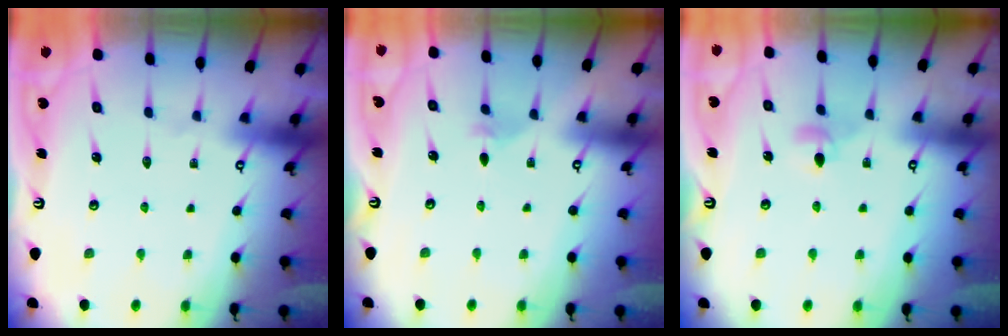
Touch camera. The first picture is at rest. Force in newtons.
{"total": 1.5, "press": 1.5, "slide": 0.4}
{"total": 4.1, "press": 4.0, "slide": 0.8}